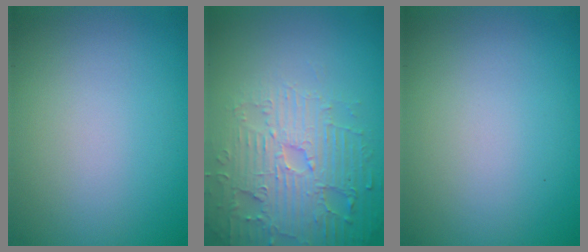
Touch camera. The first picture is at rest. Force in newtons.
{"total": 4.8, "press": 4.7, "slide": 0.6}
{"total": 0.0}